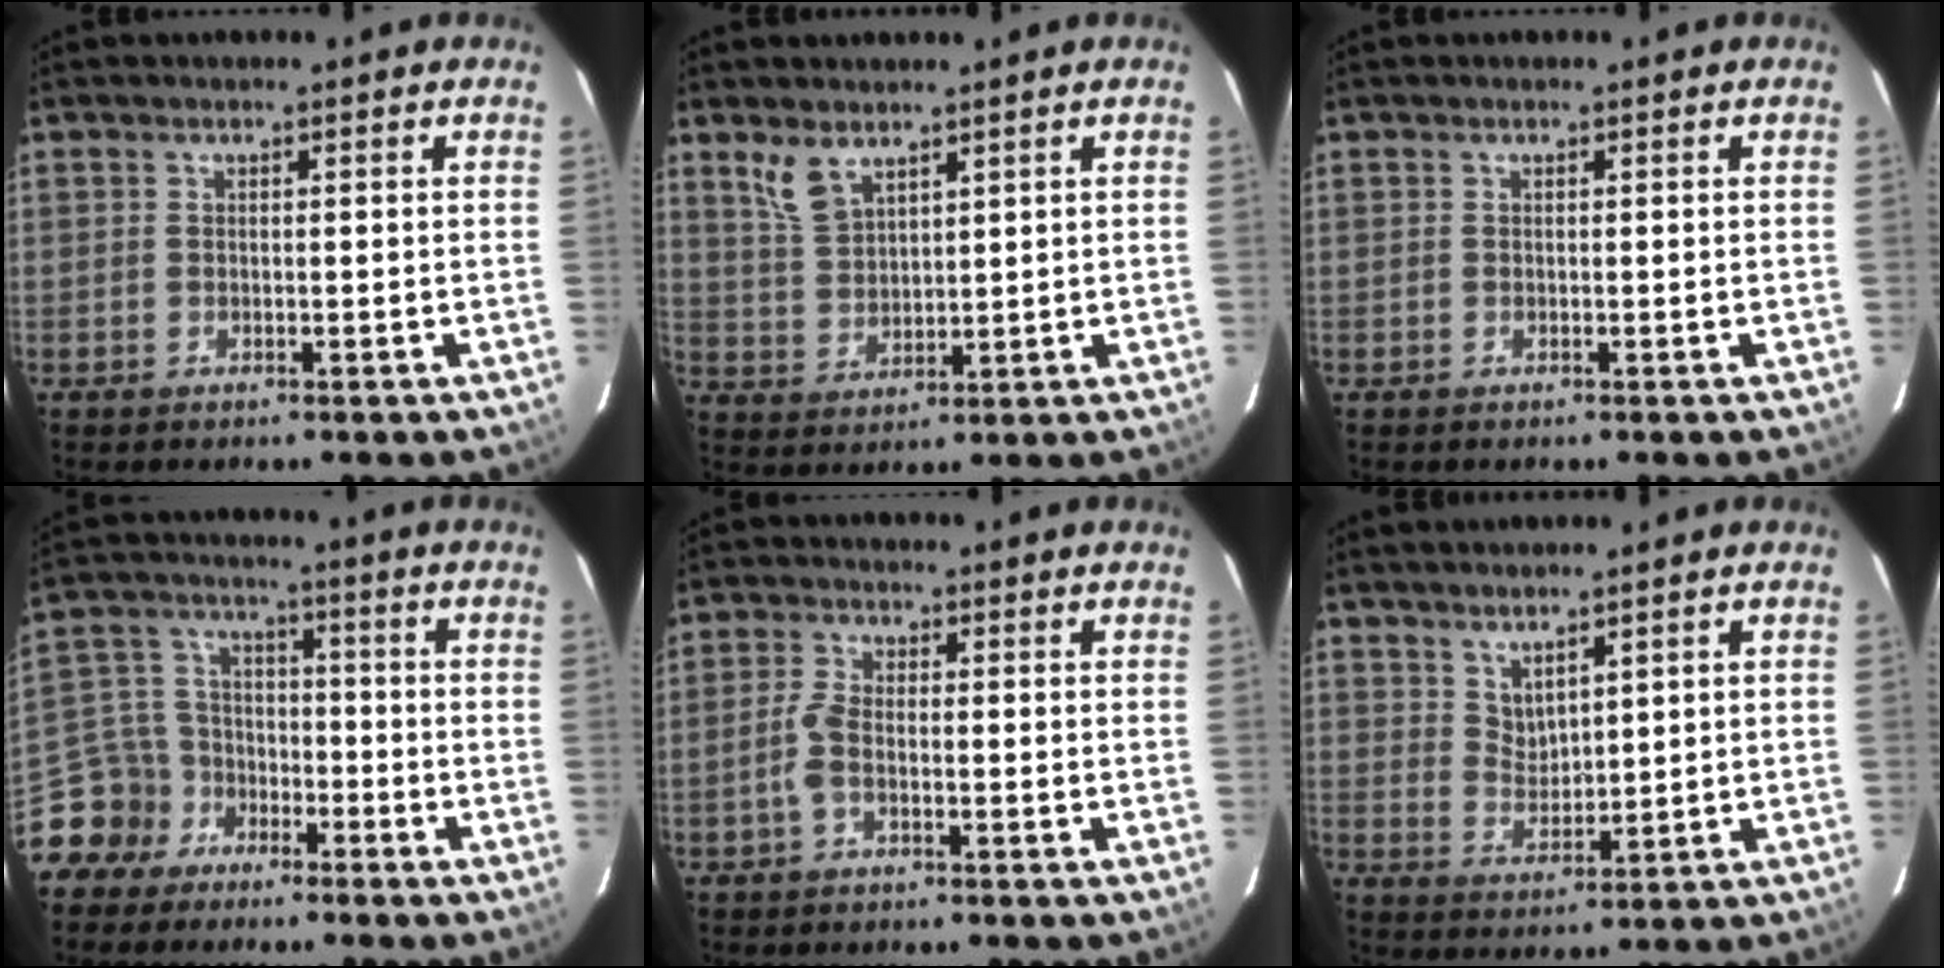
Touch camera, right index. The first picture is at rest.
{"total": 5.6, "force": [4.0, 2.5, 3.0], "torque": [-0.061, 0.004, 0.089]}
{"total": 0.0}
{"total": 9.5, "force": [-6.7, 6.7, 0.8], "torque": [-0.035, 0.036, -0.133]}
{"total": 3.0, "force": [-1.2, 1.0, 2.5], "torque": [-0.067, 0.005, -0.025]}
{"total": 3.9, "force": [3.1, 1.6, 1.6], "torque": [-0.023, -0.006, 0.062]}